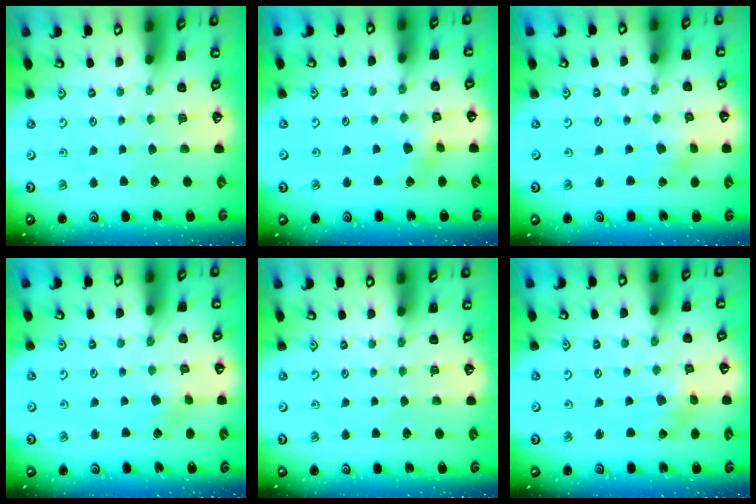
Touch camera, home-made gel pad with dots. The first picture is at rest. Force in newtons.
{"total": 3.5, "press": 3.5, "slide": 0.4}
{"total": 1.8, "press": 1.8, "slide": 0.2}
{"total": 2.4, "press": 2.4, "slide": 0.3}
{"total": 0.0}
{"total": 1.0, "press": 1.0, "slide": 0.1}